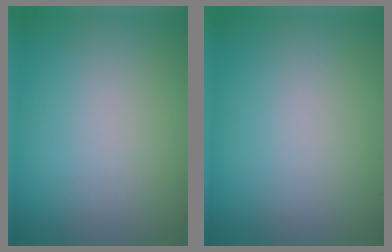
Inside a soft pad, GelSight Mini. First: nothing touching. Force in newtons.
{"total": 0.0}